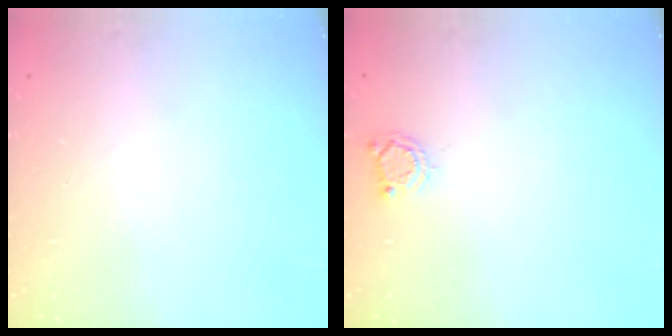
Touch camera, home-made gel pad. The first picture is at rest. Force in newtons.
{"total": 3.0, "press": 3.0, "slide": 0.4}